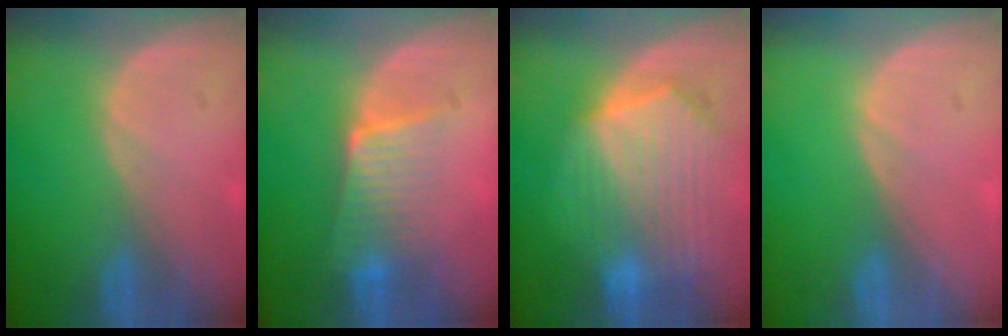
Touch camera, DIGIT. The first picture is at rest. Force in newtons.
{"total": 6.4, "press": 5.7, "slide": 2.9}
{"total": 10.3, "press": 9.0, "slide": 5.1}
{"total": 0.0}